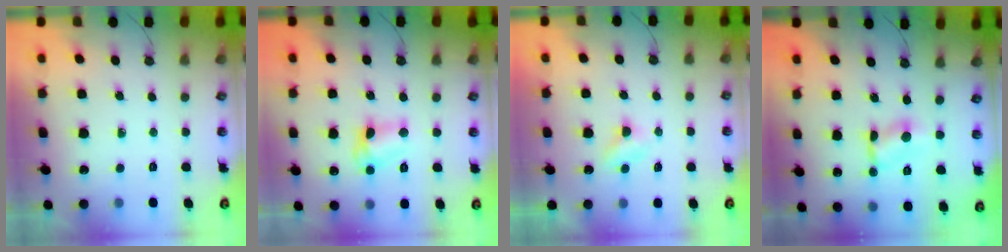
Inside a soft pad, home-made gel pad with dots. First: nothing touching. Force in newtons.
{"total": 7.9, "press": 7.8, "slide": 0.6}
{"total": 2.8, "press": 2.7, "slide": 0.4}
{"total": 1.6, "press": 1.5, "slide": 0.1}